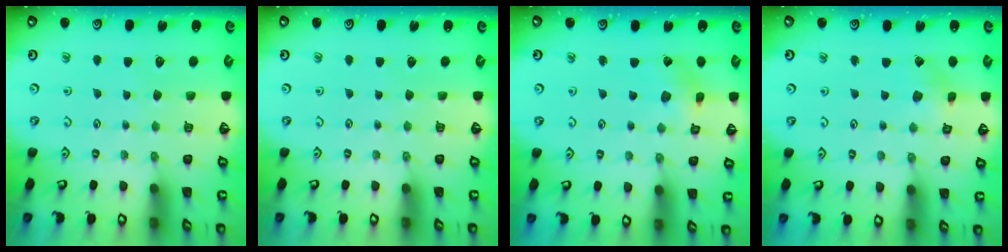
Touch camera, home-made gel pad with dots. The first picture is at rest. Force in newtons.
{"total": 0.0}
{"total": 3.1, "press": 3.1, "slide": 0.4}
{"total": 3.4, "press": 3.3, "slide": 0.4}